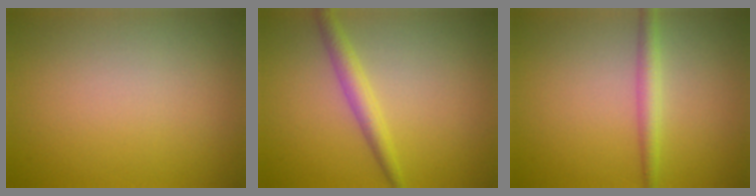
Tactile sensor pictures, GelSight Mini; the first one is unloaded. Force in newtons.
{"total": 2.5, "press": 2.5, "slide": 0.1}
{"total": 2.1, "press": 2.1, "slide": 0.0}